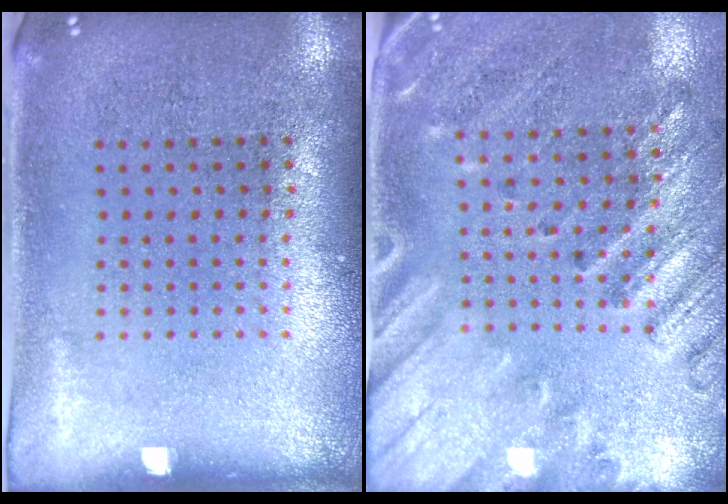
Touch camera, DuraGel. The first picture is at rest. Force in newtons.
{"total": 2.4, "press": 2.0, "slide": 1.3}